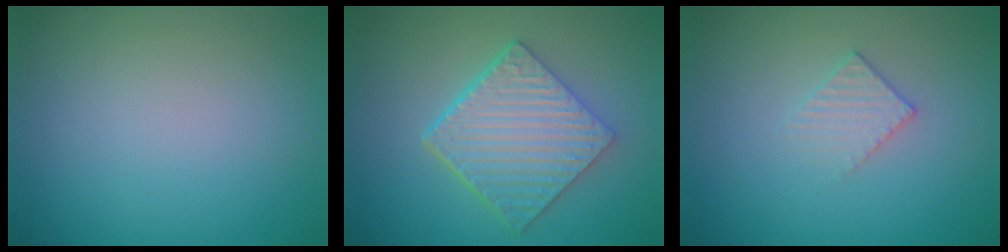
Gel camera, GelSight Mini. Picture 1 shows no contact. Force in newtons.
{"total": 6.1, "press": 4.6, "slide": 4.0}
{"total": 1.9, "press": 1.9, "slide": 0.2}